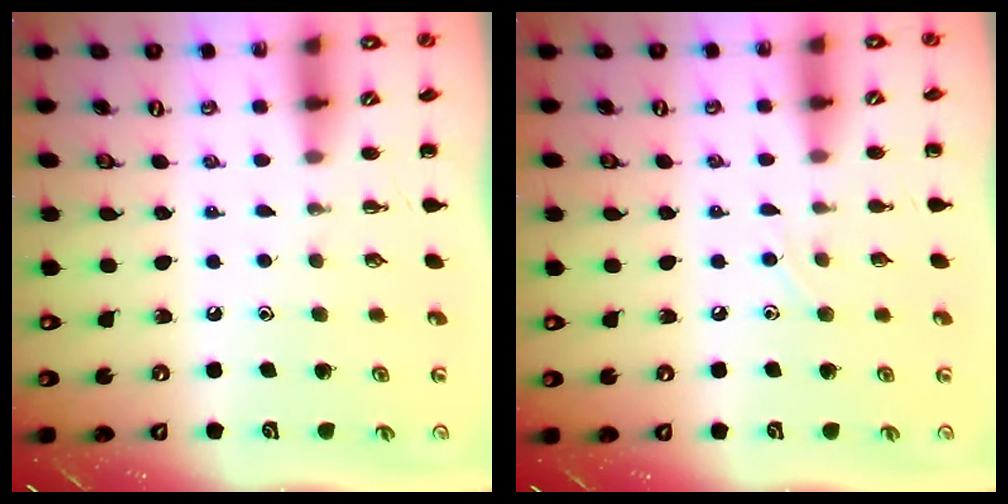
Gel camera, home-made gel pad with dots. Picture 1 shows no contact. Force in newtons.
{"total": 3.1, "press": 3.0, "slide": 1.0}